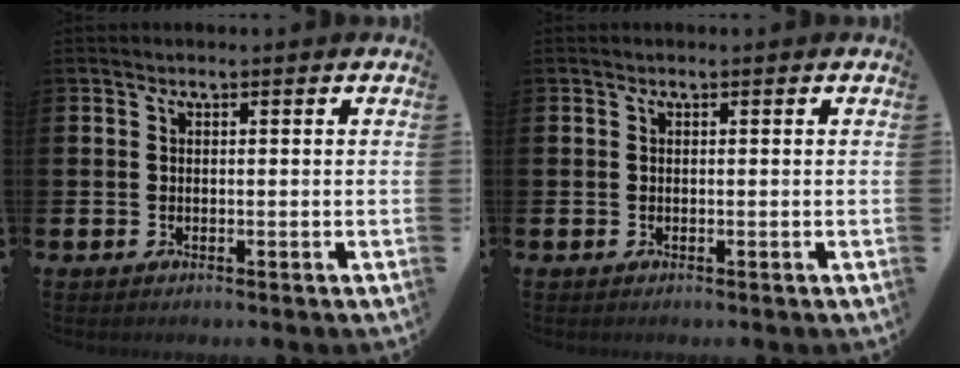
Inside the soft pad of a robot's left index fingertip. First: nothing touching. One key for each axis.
{"total": 0.0}